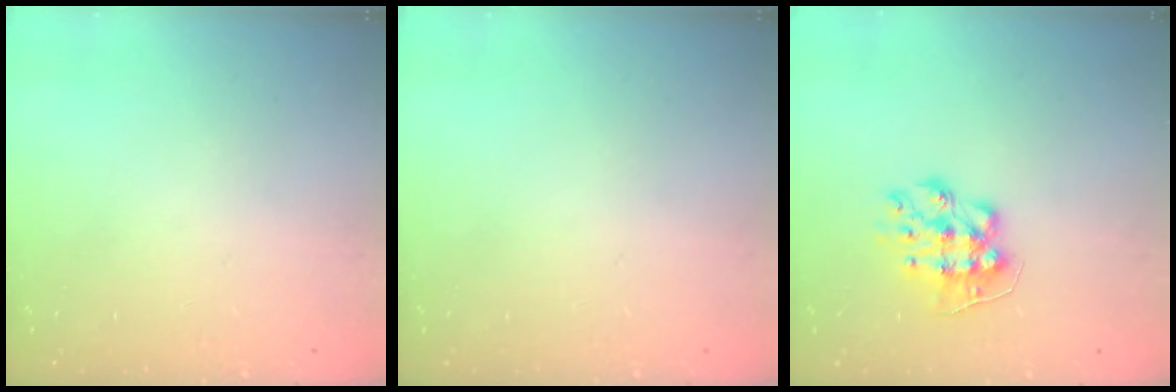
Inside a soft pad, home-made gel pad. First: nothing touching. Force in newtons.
{"total": 0.0}
{"total": 9.2, "press": 9.1, "slide": 1.1}